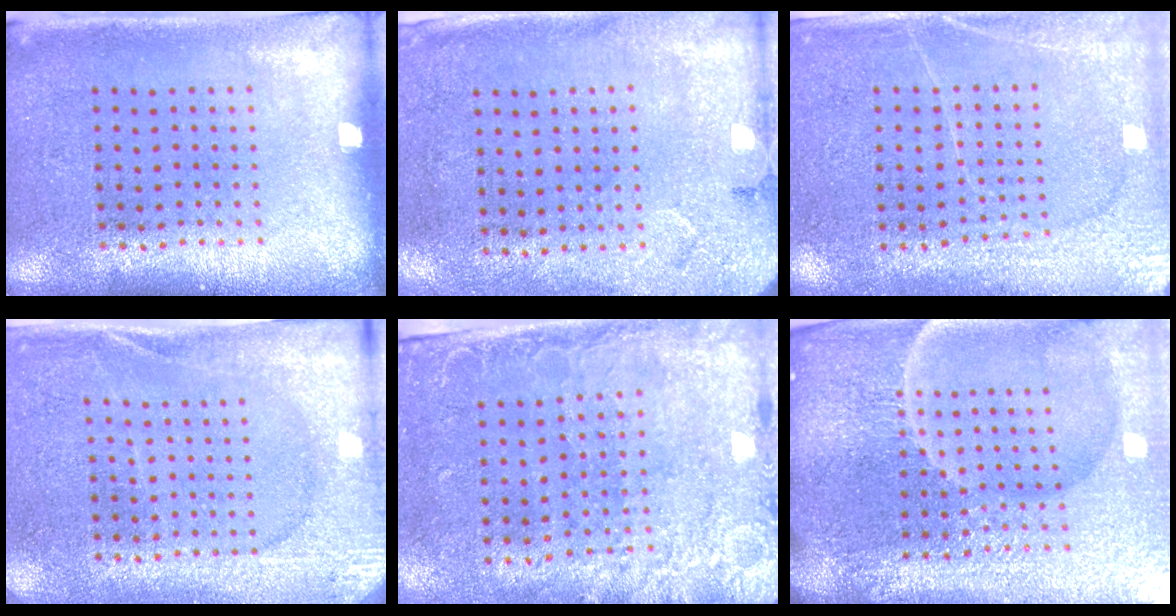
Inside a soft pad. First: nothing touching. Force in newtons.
{"total": 2.7, "press": 2.2, "slide": 1.6}
{"total": 2.8, "press": 2.7, "slide": 0.8}
{"total": 2.6, "press": 2.5, "slide": 0.4}
{"total": 2.6, "press": 2.2, "slide": 1.4}
{"total": 6.6, "press": 5.9, "slide": 3.0}